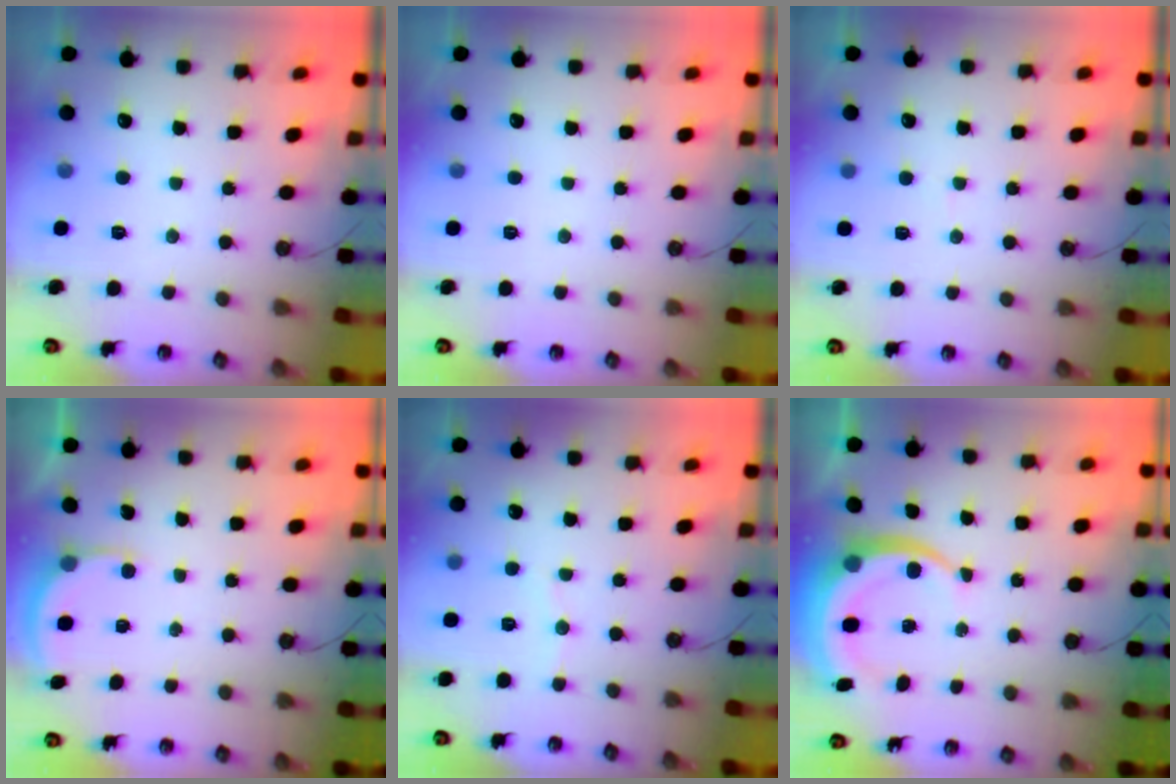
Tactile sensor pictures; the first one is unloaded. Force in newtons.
{"total": 0.0}
{"total": 4.8, "press": 4.8, "slide": 0.4}
{"total": 2.7, "press": 2.7, "slide": 0.2}
{"total": 4.0, "press": 3.6, "slide": 1.7}
{"total": 9.4, "press": 9.3, "slide": 1.7}